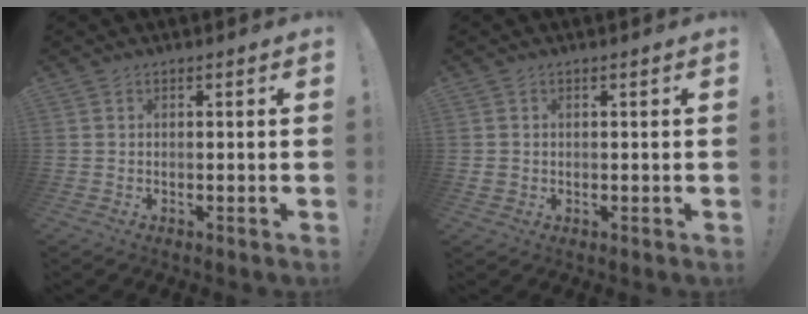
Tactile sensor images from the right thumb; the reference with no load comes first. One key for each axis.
{"total": 1.4, "fx": 0.1, "fy": 1.3, "fz": 0.4, "tx": -0.015, "ty": 0.006, "tz": 0.002}